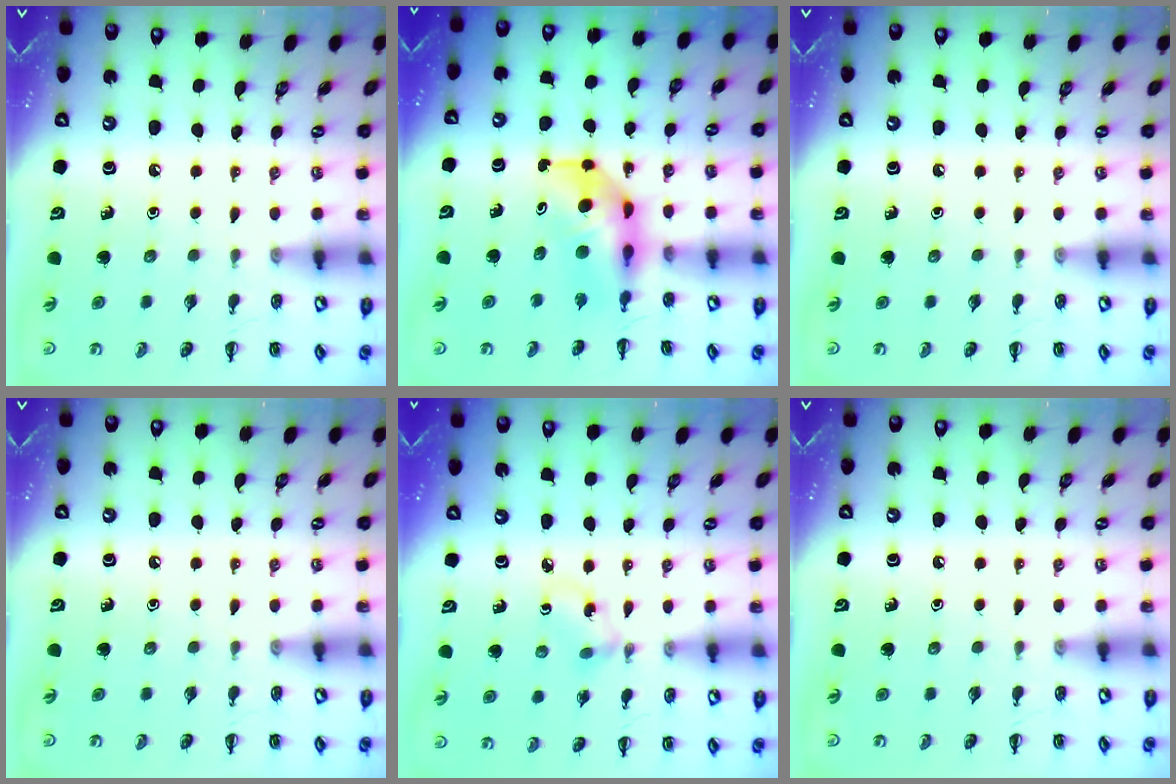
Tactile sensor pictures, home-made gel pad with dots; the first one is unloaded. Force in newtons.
{"total": 5.6, "press": 5.5, "slide": 1.2}
{"total": 0.0}
{"total": 0.0}
{"total": 2.9, "press": 2.9, "slide": 0.7}
{"total": 0.0}